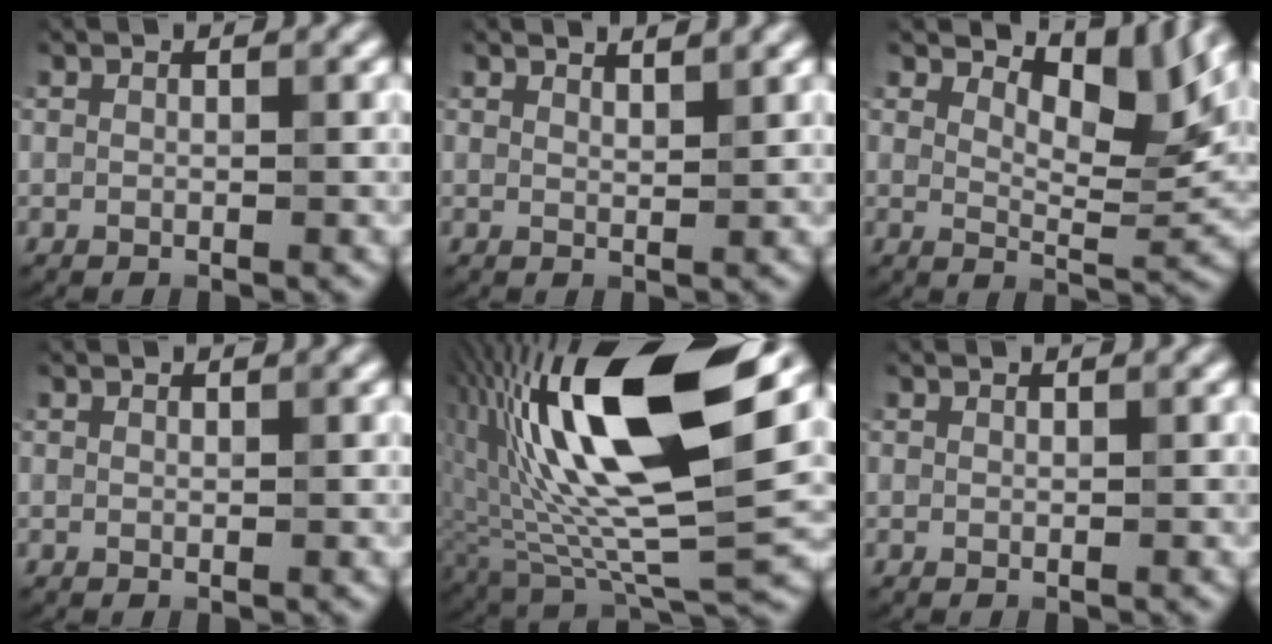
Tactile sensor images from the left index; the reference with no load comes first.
{"total": 1.8, "force": [1.7, 0.1, 0.4], "torque": [-0.001, 0.004, 0.021]}
{"total": 6.2, "force": [4.1, 2.0, 4.1], "torque": [-0.060, -0.001, 0.060]}
{"total": 0.0}
{"total": 17.6, "force": [5.2, 6.1, 15.7], "torque": [-0.286, 0.006, 0.084]}
{"total": 0.0}